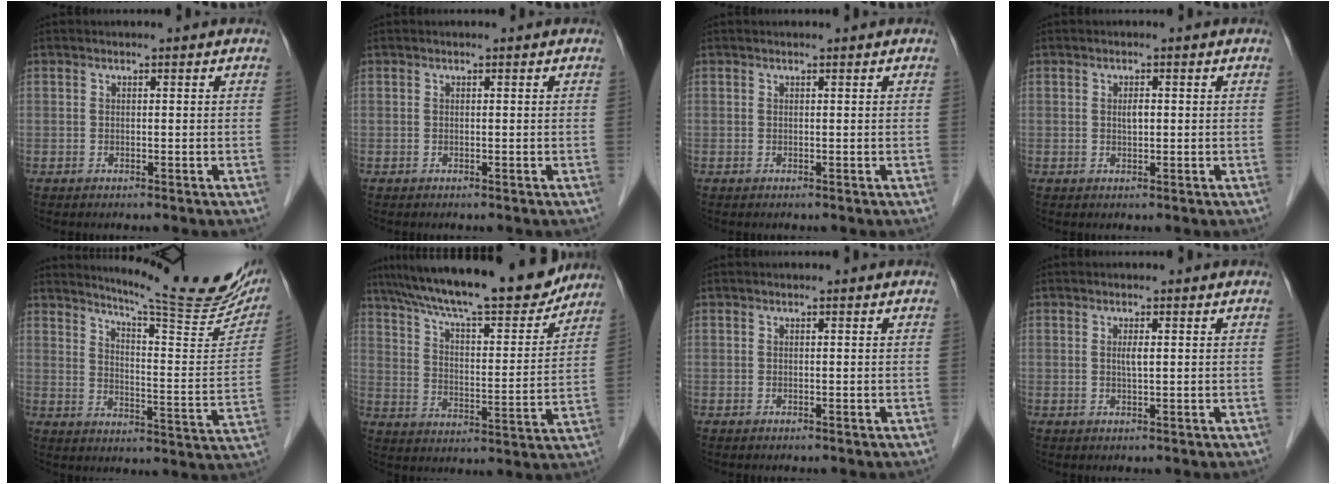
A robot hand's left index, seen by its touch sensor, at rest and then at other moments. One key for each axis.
{"total": 0.0}
{"total": 0.5, "fx": -0.5, "fy": -0.1, "fz": -0.1, "tx": 0.001, "ty": 0.002, "tz": -0.009}
{"total": 1.3, "fx": -0.9, "fy": 0.4, "fz": 0.9, "tx": -0.015, "ty": -0.006, "tz": -0.015}
{"total": 19.3, "fx": 16.8, "fy": 1.5, "fz": 9.4, "tx": -0.130, "ty": -0.072, "tz": 0.207}
{"total": 21.6, "fx": 18.4, "fy": 3.6, "fz": 10.8, "tx": -0.179, "ty": 0.002, "tz": 0.268}
{"total": 0.0}
{"total": 1.3, "fx": -0.8, "fy": 0.0, "fz": 1.1, "tx": -0.025, "ty": -0.007, "tz": -0.013}